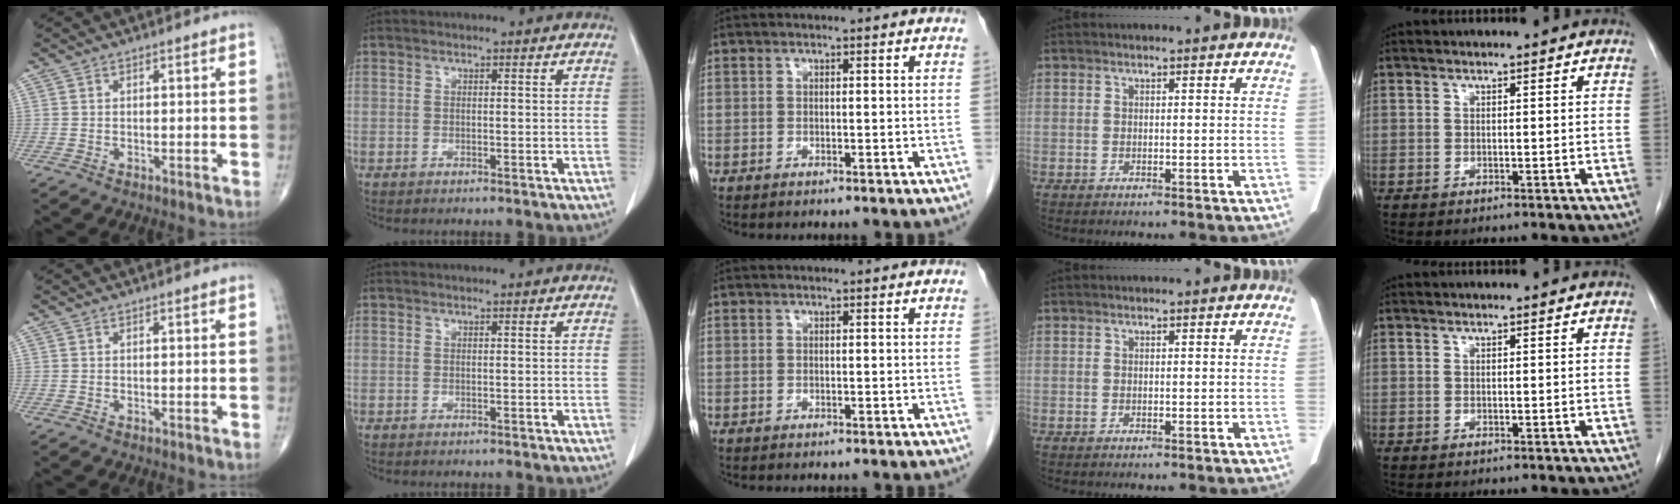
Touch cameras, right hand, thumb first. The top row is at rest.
{}